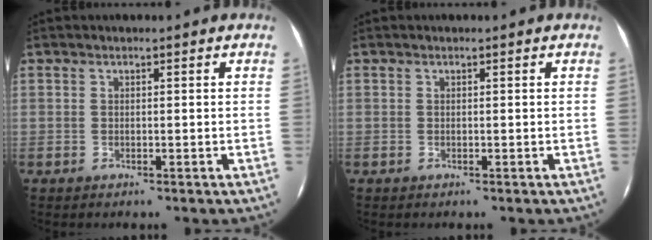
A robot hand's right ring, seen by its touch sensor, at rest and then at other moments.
{"total": 0.0}